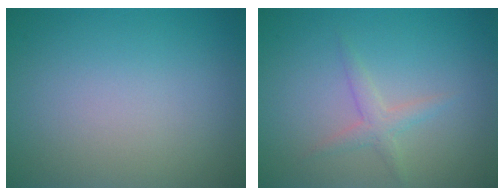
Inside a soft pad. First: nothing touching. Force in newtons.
{"total": 1.6, "press": 1.6, "slide": 0.1}